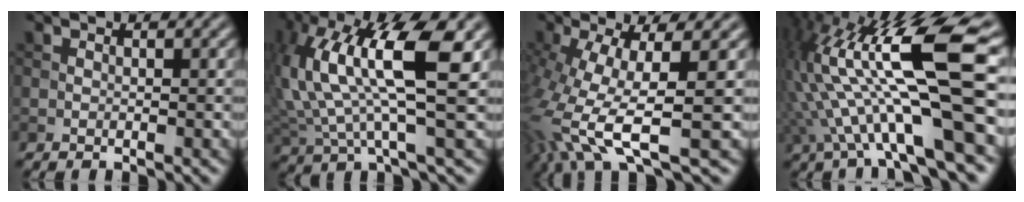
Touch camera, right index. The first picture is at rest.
{"total": 10.9, "force": [3.4, 3.4, 9.8], "torque": [-0.195, 0.005, 0.065]}
{"total": 10.0, "force": [-2.6, 3.3, 9.1], "torque": [-0.206, -0.019, -0.043]}
{"total": 15.0, "force": [1.7, 3.7, 14.4], "torque": [-0.266, 0.014, 0.040]}